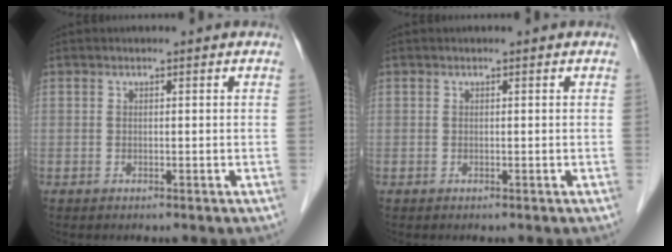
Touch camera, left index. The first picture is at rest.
{"total": 0.0}